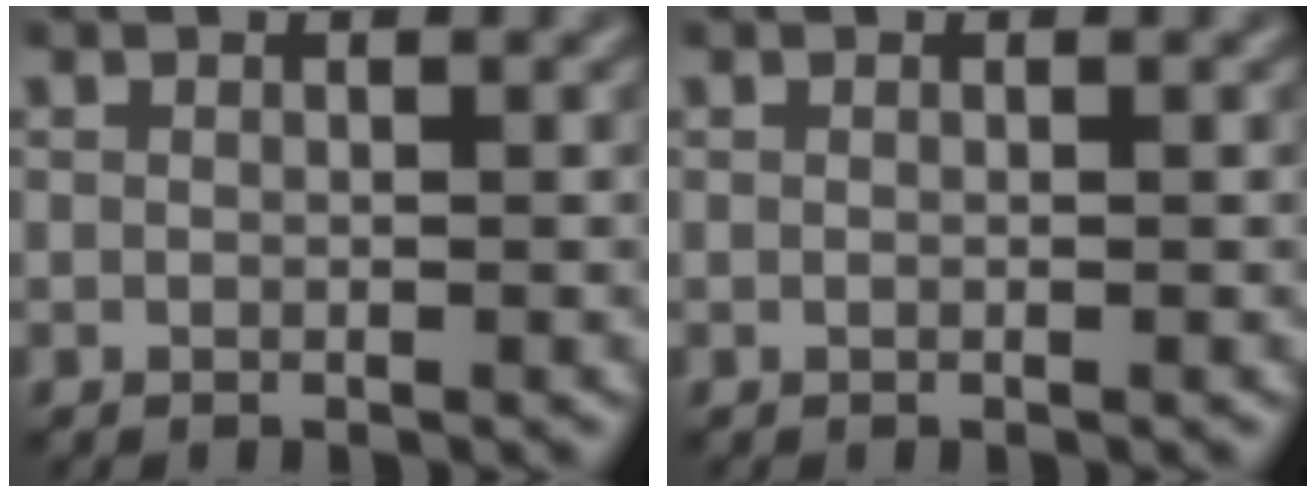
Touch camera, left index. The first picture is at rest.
{"total": 0.0}